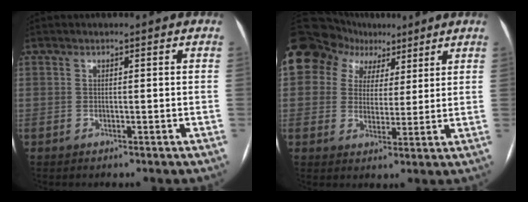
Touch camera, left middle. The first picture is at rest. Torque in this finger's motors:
{"motor_torque": [0.71, 0.00, 1.05, 0.21]}